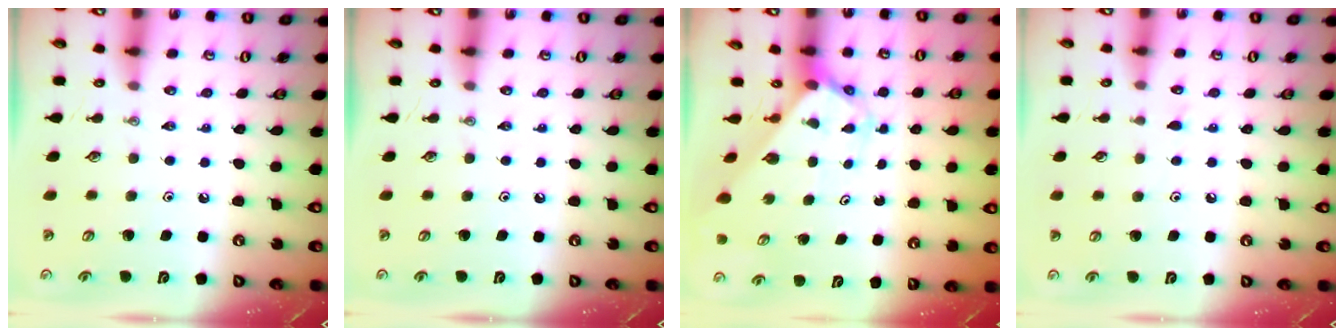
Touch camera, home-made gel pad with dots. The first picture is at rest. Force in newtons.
{"total": 0.0}
{"total": 2.6, "press": 2.6, "slide": 0.2}
{"total": 3.8, "press": 3.8, "slide": 0.4}